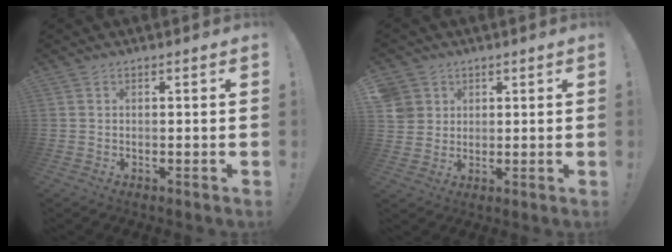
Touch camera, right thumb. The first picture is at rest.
{"total": 5.4, "force": [2.3, 4.8, 0.7], "torque": [-0.013, -0.012, 0.048]}